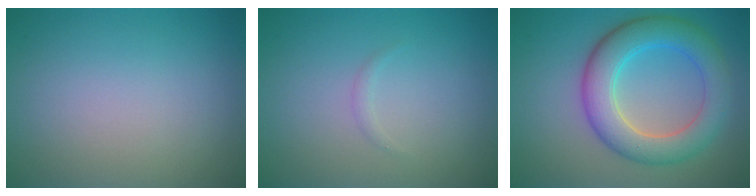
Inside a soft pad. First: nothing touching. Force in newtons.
{"total": 0.6, "press": 0.6, "slide": 0.1}
{"total": 6.7, "press": 6.7, "slide": 0.5}